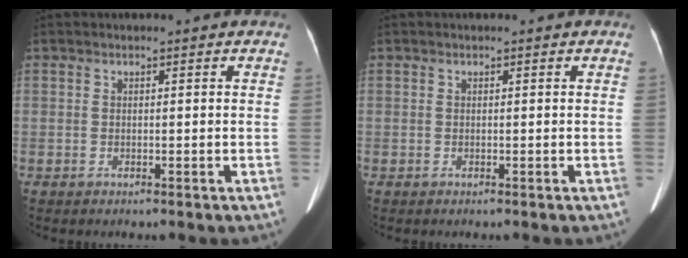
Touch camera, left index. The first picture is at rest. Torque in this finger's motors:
{"motor_torque": [0.00, 0.00, 0.00, 0.00]}